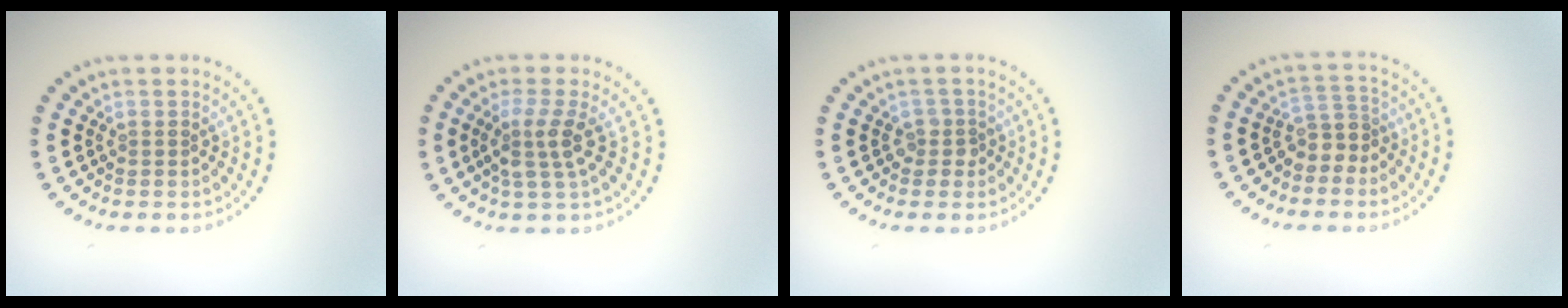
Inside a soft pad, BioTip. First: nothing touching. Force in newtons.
{"total": 2.9, "press": 2.3, "slide": 1.7}
{"total": 1.3, "press": 1.2, "slide": 0.7}
{"total": 2.5, "press": 2.0, "slide": 1.5}